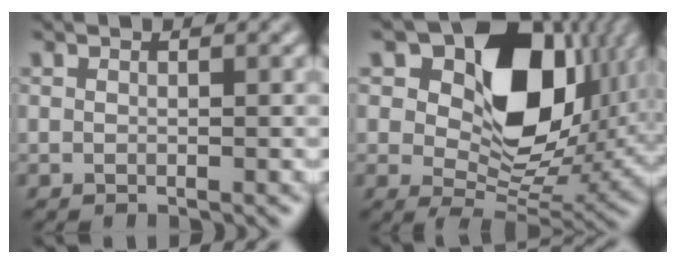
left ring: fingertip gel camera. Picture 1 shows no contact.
{"total": 13.4, "force": [4.0, 8.4, 9.6], "torque": [-0.143, 0.006, 0.074]}